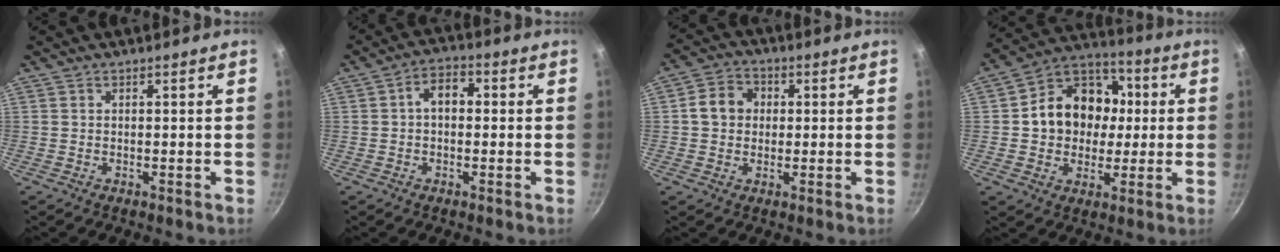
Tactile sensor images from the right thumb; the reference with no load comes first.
{"total": 5.3, "force": [0.3, 3.4, 4.0], "torque": [-0.051, 0.022, -0.005]}
{"total": 6.9, "force": [0.6, 5.9, 3.5], "torque": [-0.048, 0.015, 0.002]}
{"total": 15.8, "force": [0.9, 12.7, 9.5], "torque": [-0.099, 0.026, 0.010]}